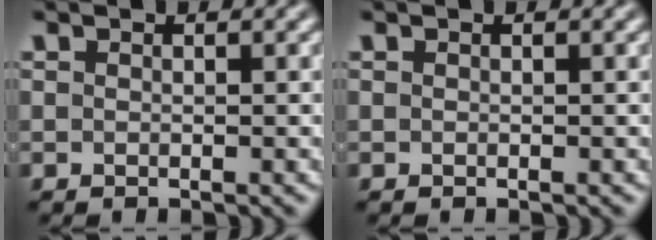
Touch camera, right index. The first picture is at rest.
{"total": 0.0}